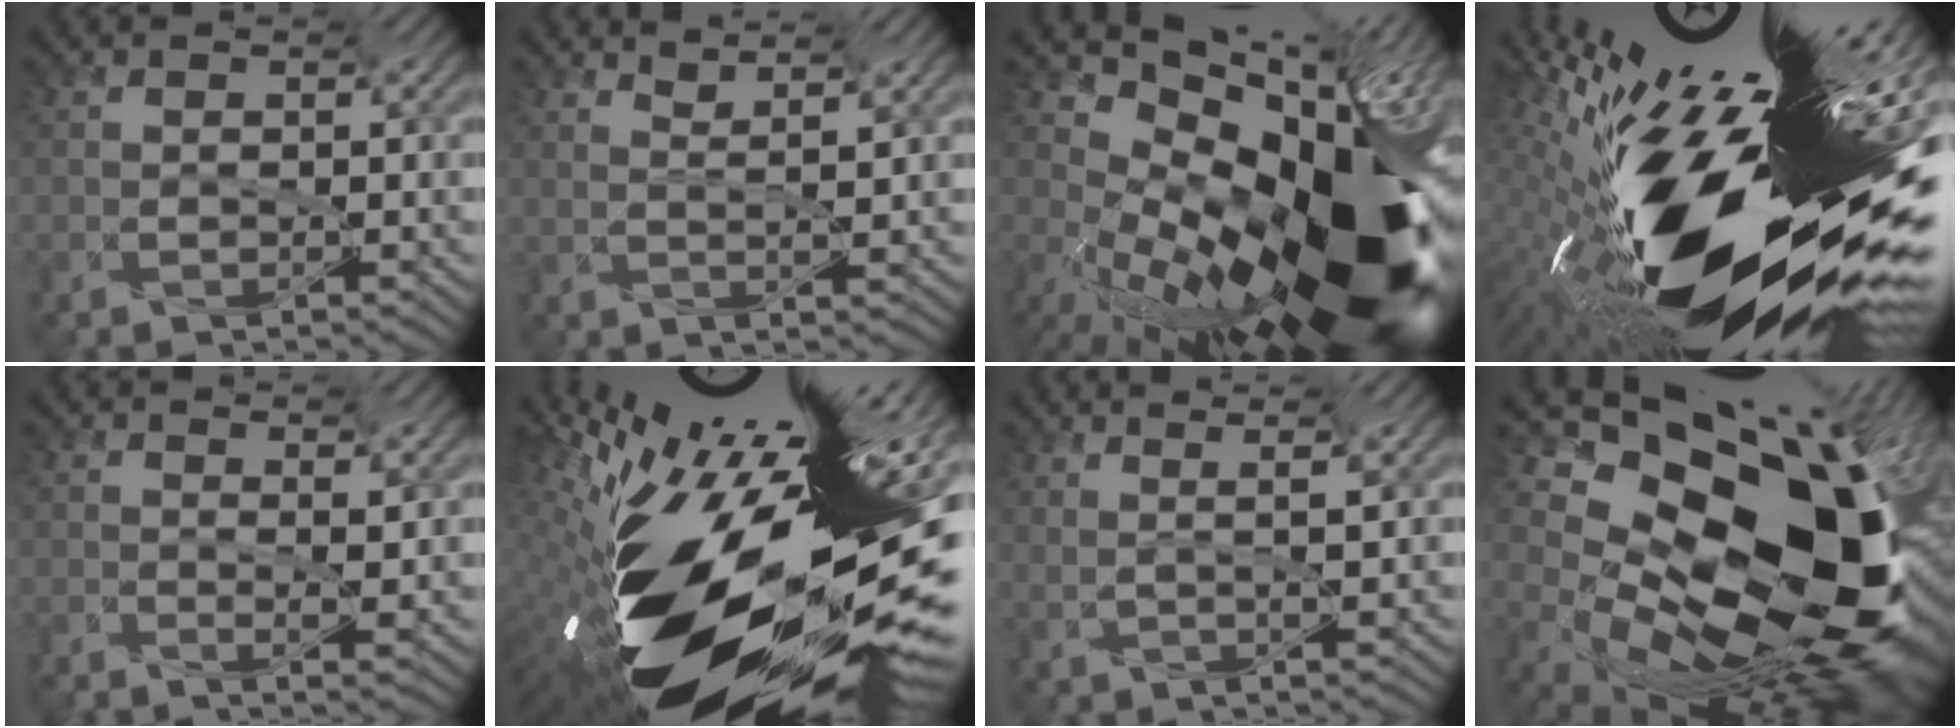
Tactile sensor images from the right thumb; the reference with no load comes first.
{"total": 3.2, "force": [3.0, -1.0, 0.4], "torque": [-0.002, -0.006, 0.058]}
{"total": 17.0, "force": [-4.1, 8.4, 14.2], "torque": [-0.216, -0.027, -0.067]}
{"total": 18.1, "force": [-3.9, 5.3, 16.9], "torque": [-0.250, -0.008, -0.076]}
{"total": 1.5, "force": [0.2, 0.2, 1.5], "torque": [-0.033, -0.007, -0.002]}
{"total": 16.7, "force": [-4.0, 6.5, 14.8], "torque": [-0.232, -0.033, -0.079]}
{"total": 4.6, "force": [4.1, 0.0, 2.0], "torque": [-0.037, -0.002, 0.067]}
{"total": 17.2, "force": [0.2, 11.2, 13.0], "torque": [-0.235, -0.028, 0.016]}